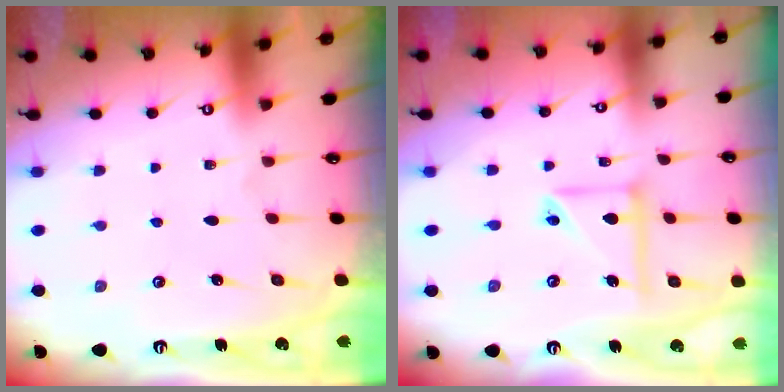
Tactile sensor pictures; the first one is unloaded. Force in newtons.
{"total": 9.5, "press": 9.5, "slide": 0.7}